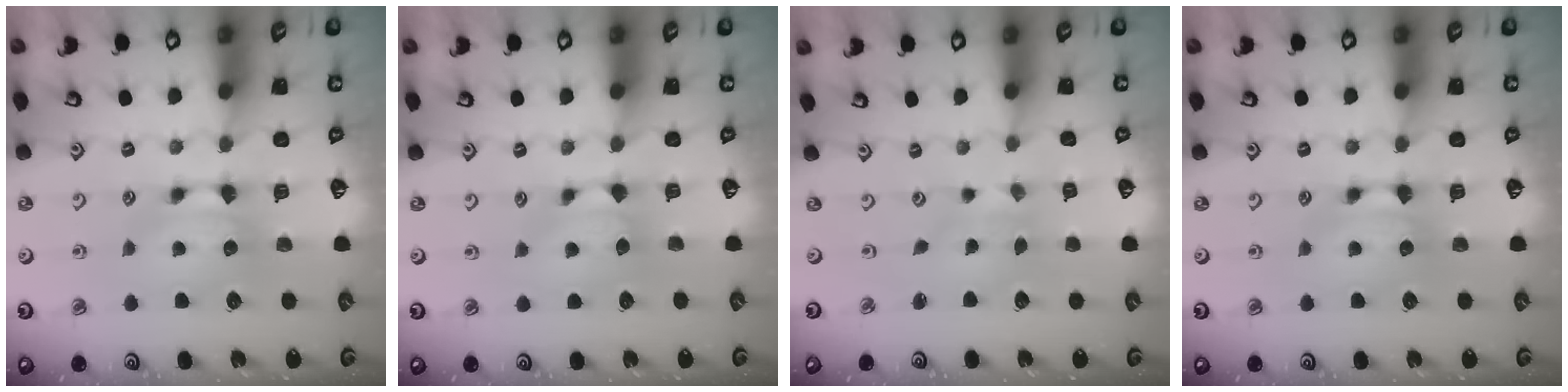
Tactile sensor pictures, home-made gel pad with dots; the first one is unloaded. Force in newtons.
{"total": 0.9, "press": 0.6, "slide": 0.6}
{"total": 3.5, "press": 3.3, "slide": 0.9}
{"total": 0.0}